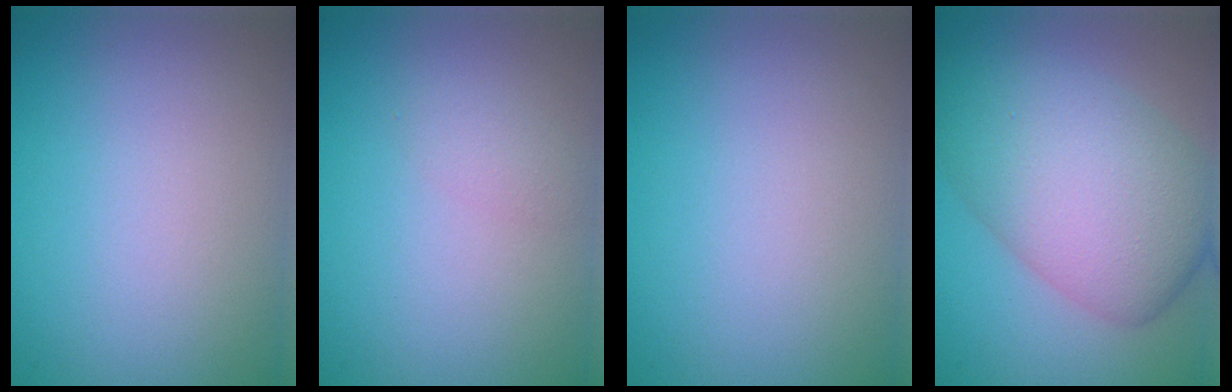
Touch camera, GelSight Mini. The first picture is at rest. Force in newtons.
{"total": 1.0, "press": 1.0, "slide": 0.1}
{"total": 0.0}
{"total": 9.8, "press": 9.8, "slide": 0.2}